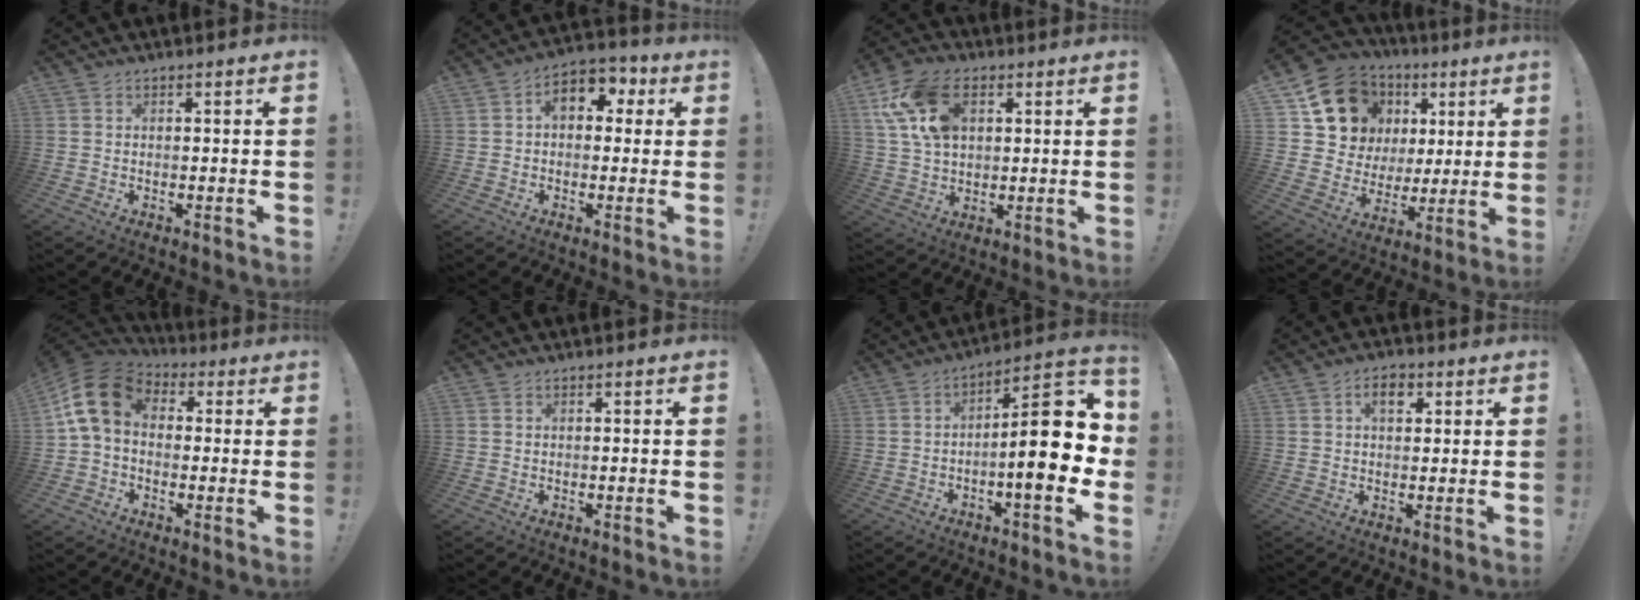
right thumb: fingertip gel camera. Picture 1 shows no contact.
{"total": 8.4, "force": [2.2, 6.0, 5.5], "torque": [-0.077, 0.001, 0.044]}
{"total": 15.8, "force": [5.8, 10.5, 10.2], "torque": [-0.188, -0.010, 0.111]}
{"total": 15.8, "force": [8.2, 12.2, 5.6], "torque": [-0.083, -0.046, 0.176]}
{"total": 13.6, "force": [2.6, 9.5, 9.4], "torque": [-0.165, 0.011, 0.050]}
{"total": 0.0}
{"total": 18.8, "force": [-1.3, 5.5, 17.9], "torque": [-0.248, 0.009, -0.022]}
{"total": 5.2, "force": [1.9, 3.2, 3.7], "torque": [-0.047, 0.001, 0.029]}